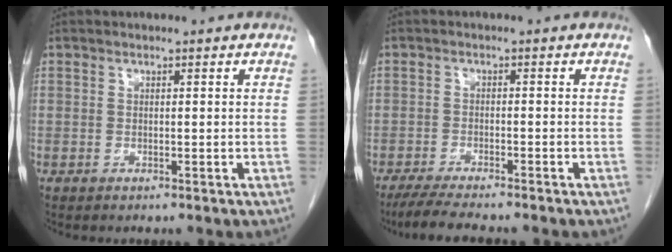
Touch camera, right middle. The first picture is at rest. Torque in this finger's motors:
{"motor_torque": [0.15, -0.09, 0.04, 0.03]}